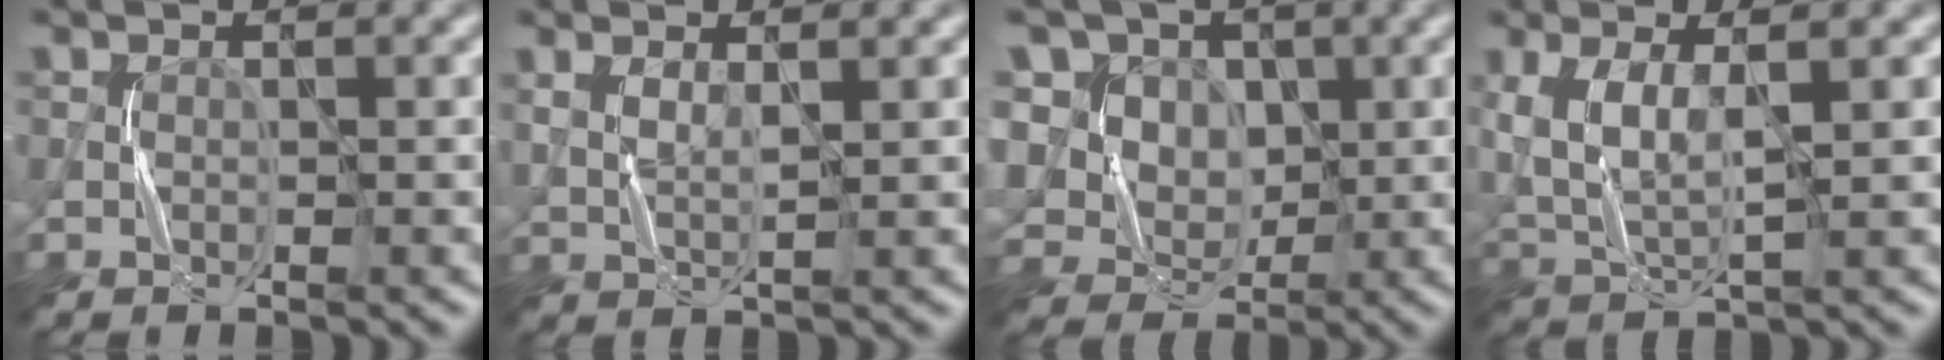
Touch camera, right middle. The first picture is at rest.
{"total": 1.9, "force": [1.0, 0.4, 1.5], "torque": [-0.031, -0.004, 0.021]}
{"total": 10.0, "force": [3.9, 8.2, 4.3], "torque": [-0.097, 0.010, 0.063]}
{"total": 5.4, "force": [1.9, 1.7, 4.7], "torque": [-0.116, -0.001, 0.042]}